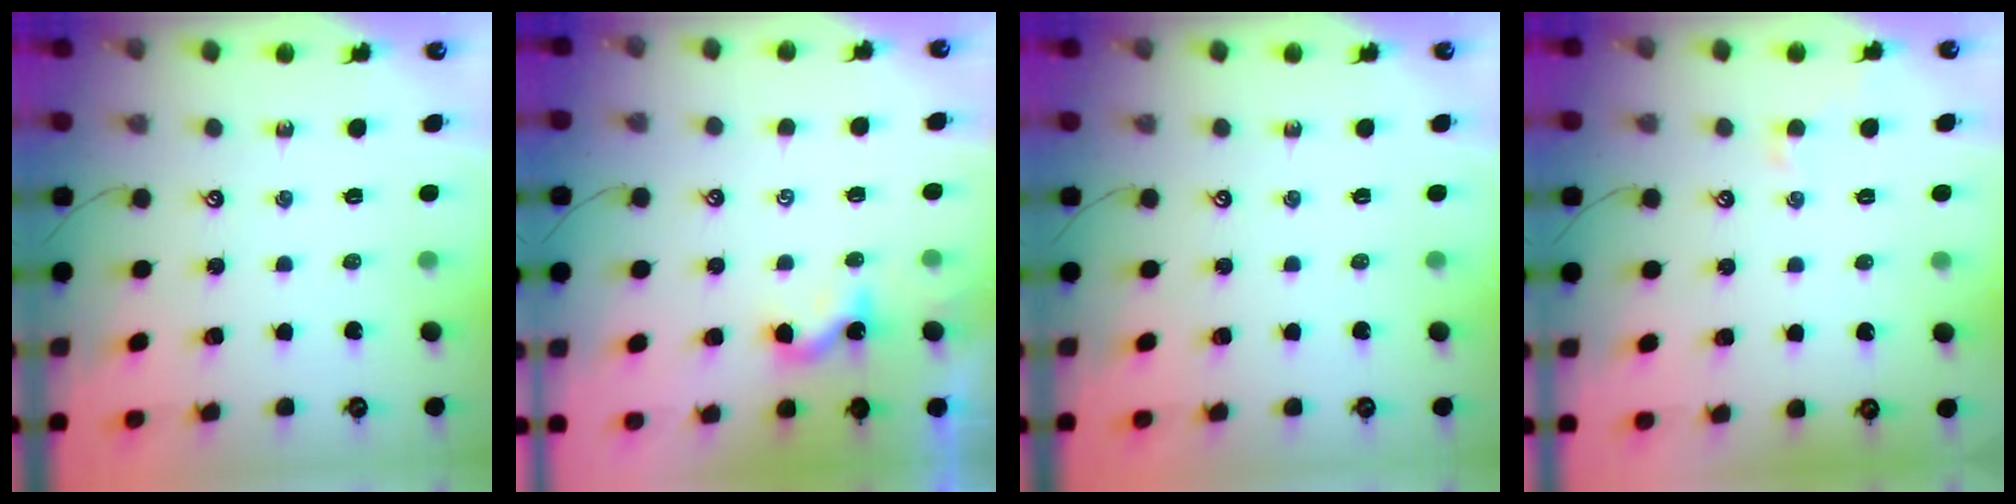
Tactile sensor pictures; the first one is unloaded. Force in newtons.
{"total": 1.9, "press": 1.9, "slide": 0.1}
{"total": 0.0}
{"total": 0.0}